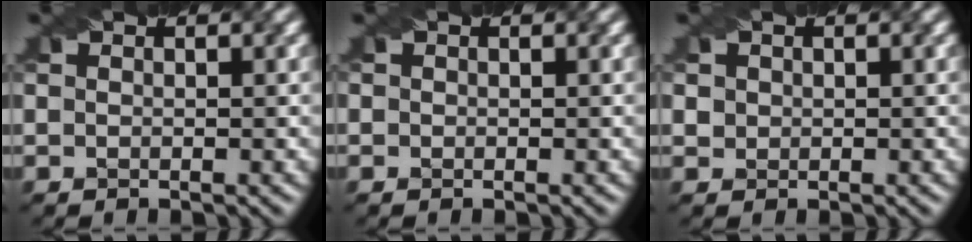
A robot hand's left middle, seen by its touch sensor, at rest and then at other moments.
{"total": 0.6, "force": [0.3, 0.4, 0.2], "torque": [0.001, 0.010, -0.003]}
{"total": 2.0, "force": [0.9, 1.6, 0.7], "torque": [-0.015, 0.012, 0.017]}